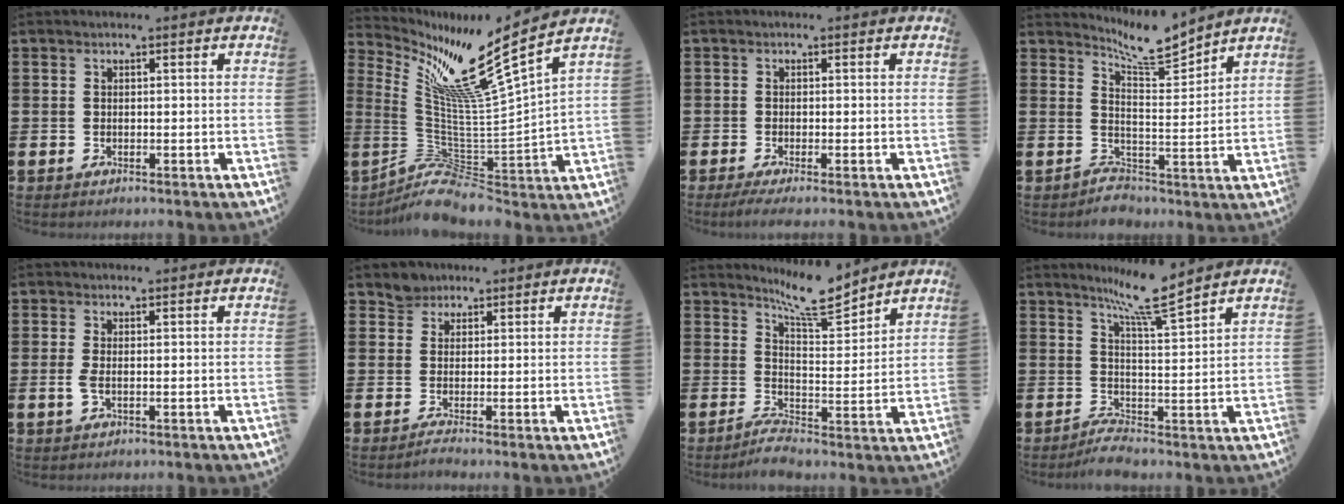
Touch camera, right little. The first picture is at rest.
{"total": 12.5, "force": [5.2, 3.1, 11.0], "torque": [-0.250, -0.048, 0.075]}
{"total": 1.1, "force": [-0.5, 0.1, 1.0], "torque": [-0.016, -0.004, -0.009]}
{"total": 5.6, "force": [4.7, 2.4, 2.0], "torque": [-0.045, -0.039, 0.080]}
{"total": 1.1, "force": [0.1, 0.2, 1.1], "torque": [-0.021, -0.002, 0.001]}
{"total": 2.0, "force": [1.5, 1.4, -0.2], "torque": [0.010, -0.007, 0.024]}
{"total": 6.6, "force": [5.4, 1.4, 3.6], "torque": [-0.053, -0.041, 0.090]}
{"total": 6.7, "force": [4.6, 0.6, 4.9], "torque": [-0.091, -0.027, 0.074]}